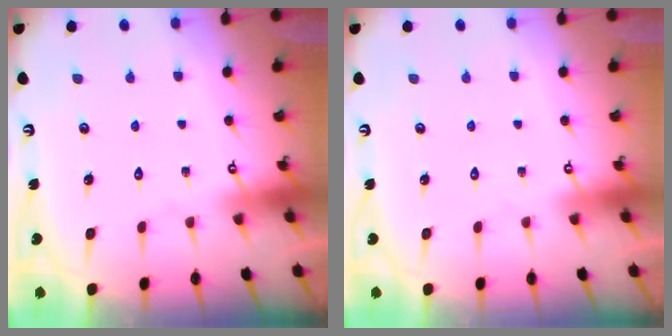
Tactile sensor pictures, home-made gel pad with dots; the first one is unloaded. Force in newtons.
{"total": 0.0}